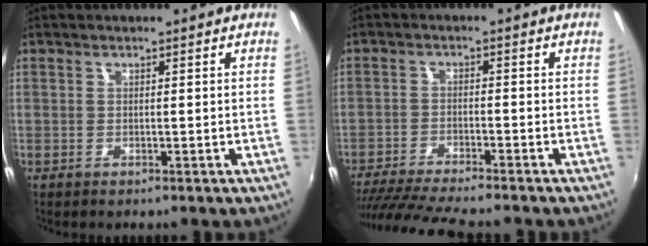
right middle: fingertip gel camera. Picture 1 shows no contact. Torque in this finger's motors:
{"motor_torque": [1.07, -1.07, 0.17, 0.06]}